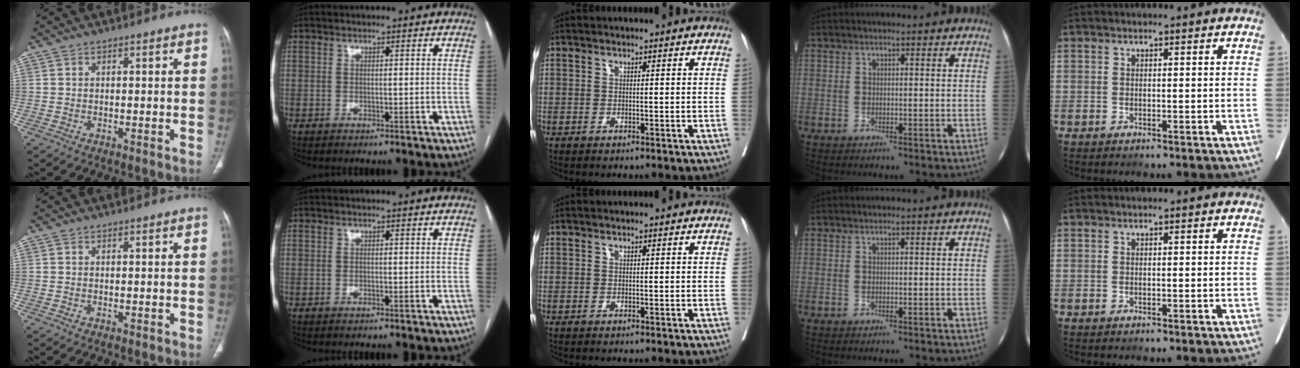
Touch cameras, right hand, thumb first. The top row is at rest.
{}